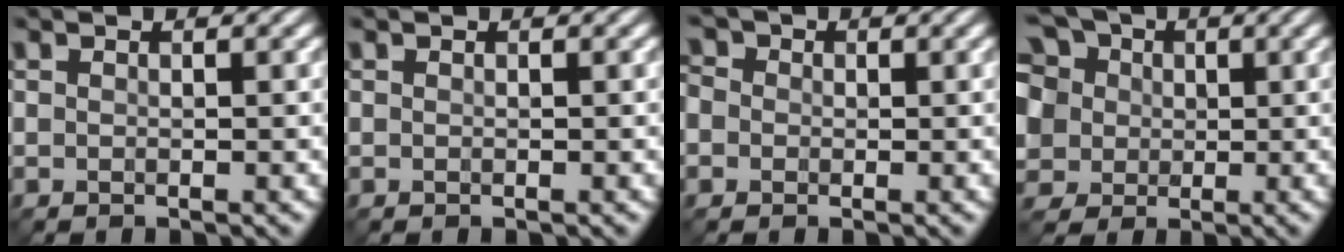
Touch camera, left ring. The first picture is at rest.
{"total": 0.0}
{"total": 4.8, "force": [0.6, 4.3, 2.1], "torque": [-0.042, 0.031, -0.026]}
{"total": 12.3, "force": [3.0, 10.3, 5.9], "torque": [-0.145, 0.029, 0.023]}